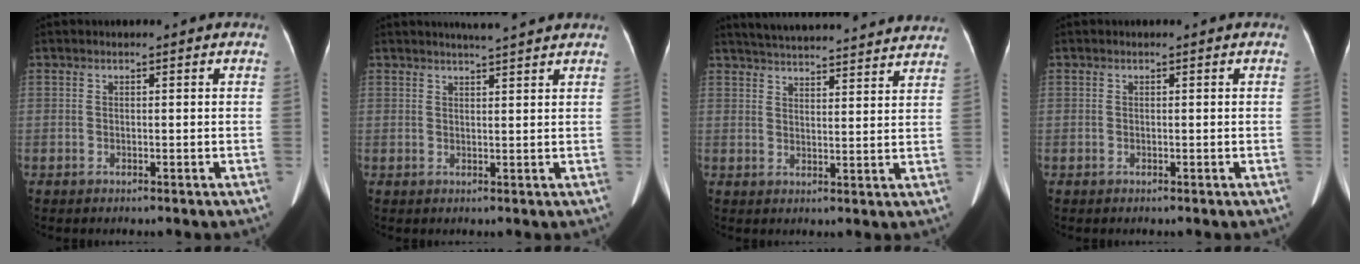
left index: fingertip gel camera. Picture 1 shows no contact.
{"total": 5.9, "force": [5.4, -0.1, 2.4], "torque": [-0.040, 0.016, 0.070]}
{"total": 24.0, "force": [22.5, 2.8, 7.7], "torque": [-0.125, -0.003, 0.290]}
{"total": 0.0}